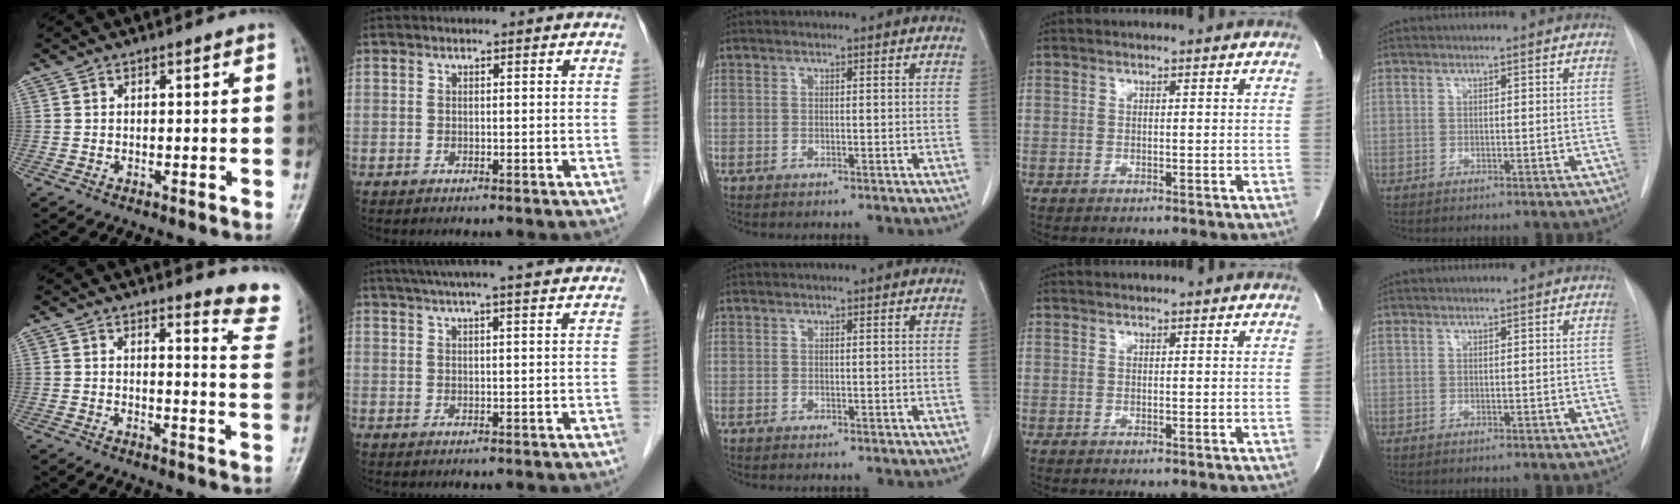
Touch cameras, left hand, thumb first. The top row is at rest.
{"thumb": {"total": 8.8, "force": [8.5, 1.1, 2.1], "torque": [0.005, -0.100, 0.072]}, "index": {"total": 14.8, "force": [13.0, -0.1, 7.2], "torque": [-0.119, 0.026, 0.167]}}